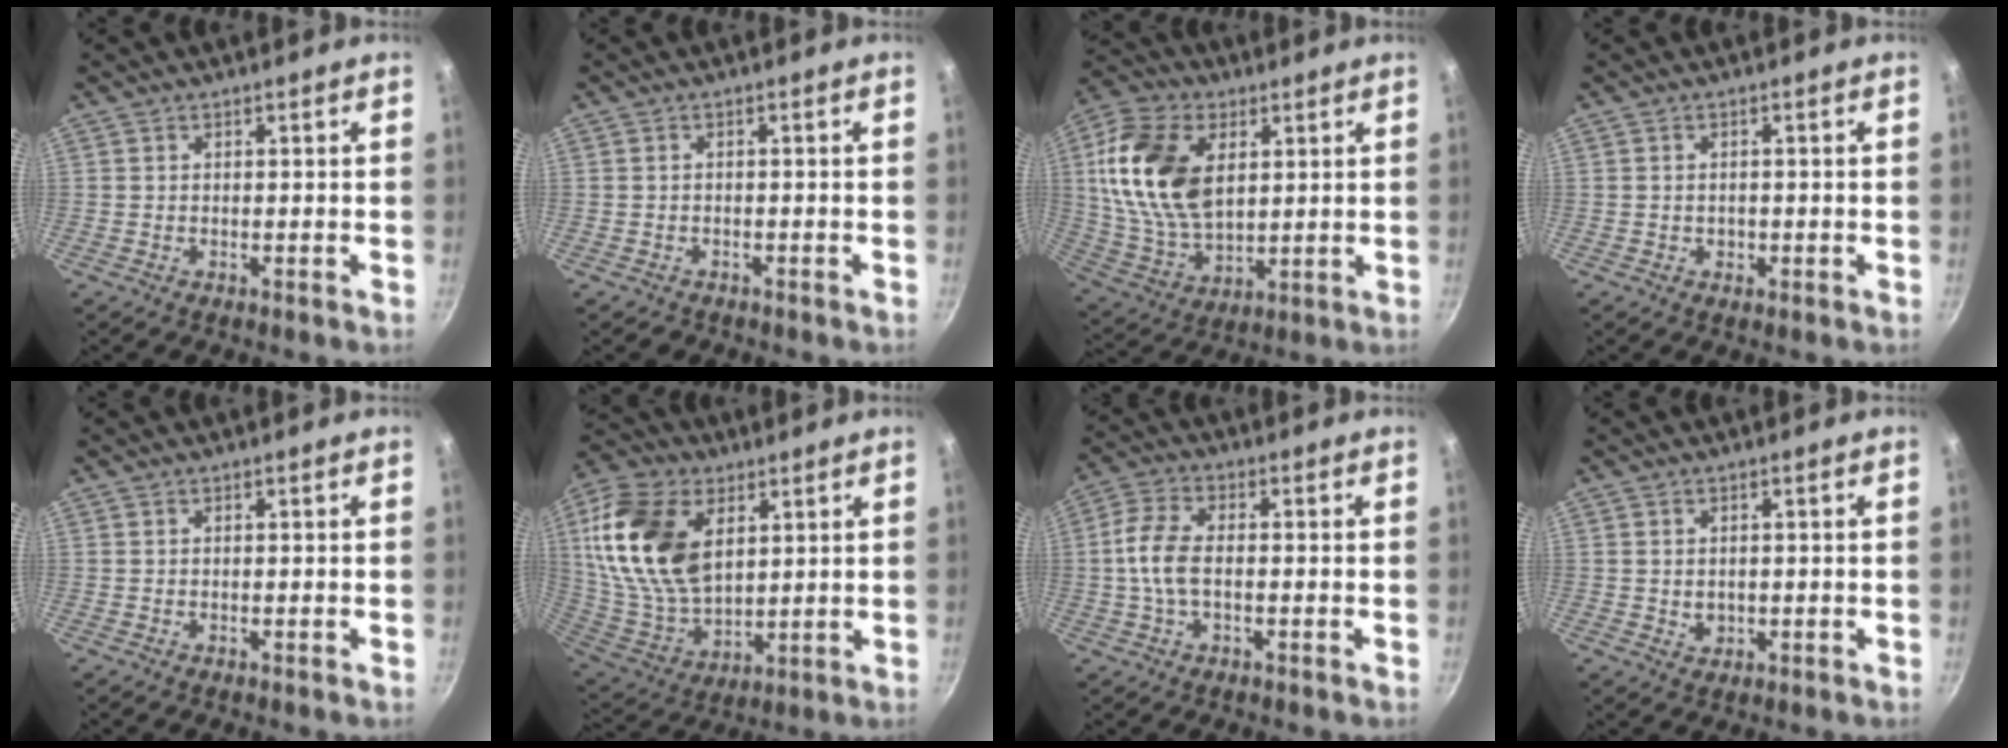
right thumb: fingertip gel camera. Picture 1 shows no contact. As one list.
[{"total": 1.4, "force": [-0.9, 1.1, 0.3], "torque": [0.002, 0.018, -0.006]}, {"total": 19.4, "force": [4.5, 12.2, 14.4], "torque": [-0.260, -0.006, 0.092]}, {"total": 1.4, "force": [-0.3, 1.1, 0.7], "torque": [-0.008, 0.002, -0.004]}, {"total": 0.0}, {"total": 21.4, "force": [6.4, 13.4, 15.4], "torque": [-0.282, -0.019, 0.131]}, {"total": 7.6, "force": [-0.6, 4.1, 6.3], "torque": [-0.131, 0.019, -0.021]}, {"total": 2.3, "force": [0.1, 1.9, 1.3], "torque": [-0.018, -0.003, 0.005]}]